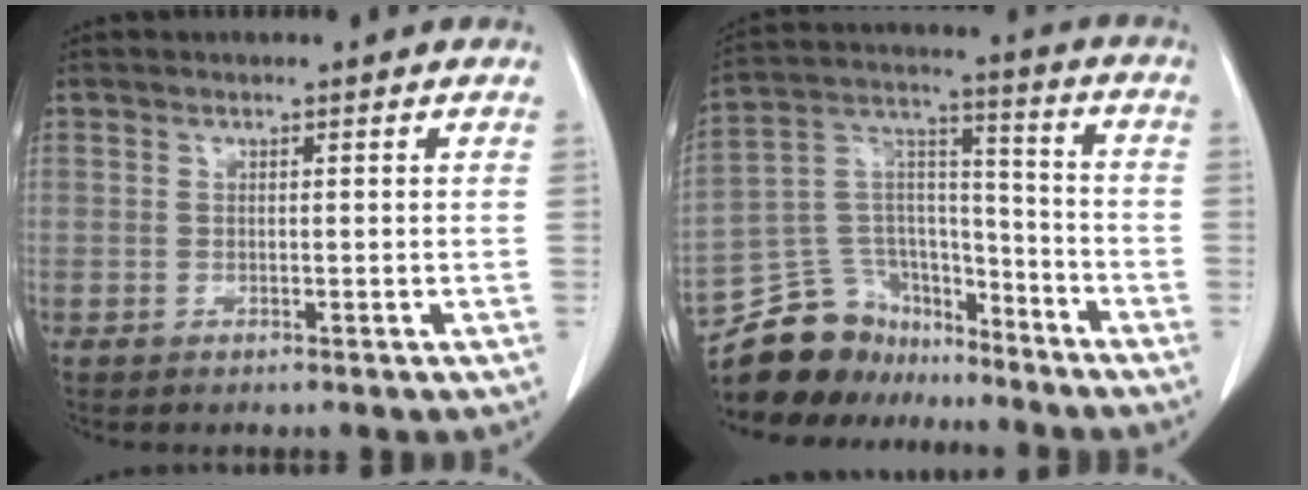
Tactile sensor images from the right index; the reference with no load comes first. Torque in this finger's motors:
{"motor_torque": [-1.20, -0.46, -0.64, -0.21]}